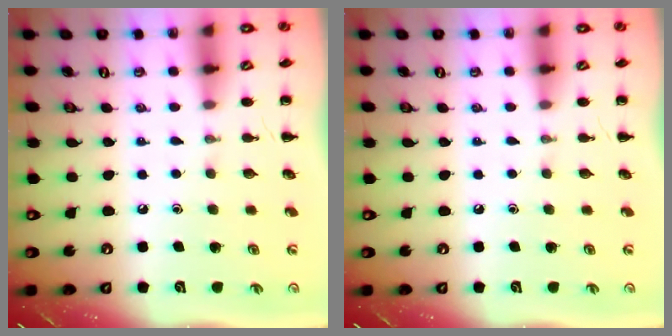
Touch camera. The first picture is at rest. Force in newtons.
{"total": 0.0}